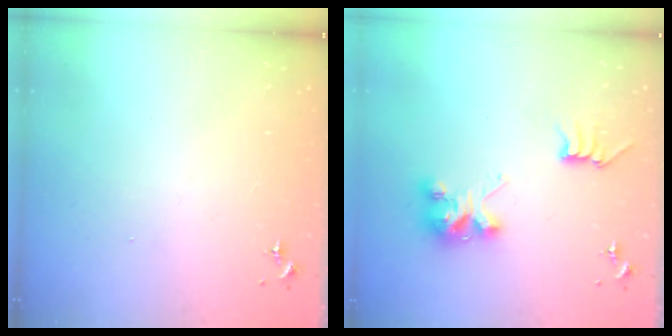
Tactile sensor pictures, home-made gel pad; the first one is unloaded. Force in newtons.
{"total": 8.3, "press": 8.3, "slide": 0.3}